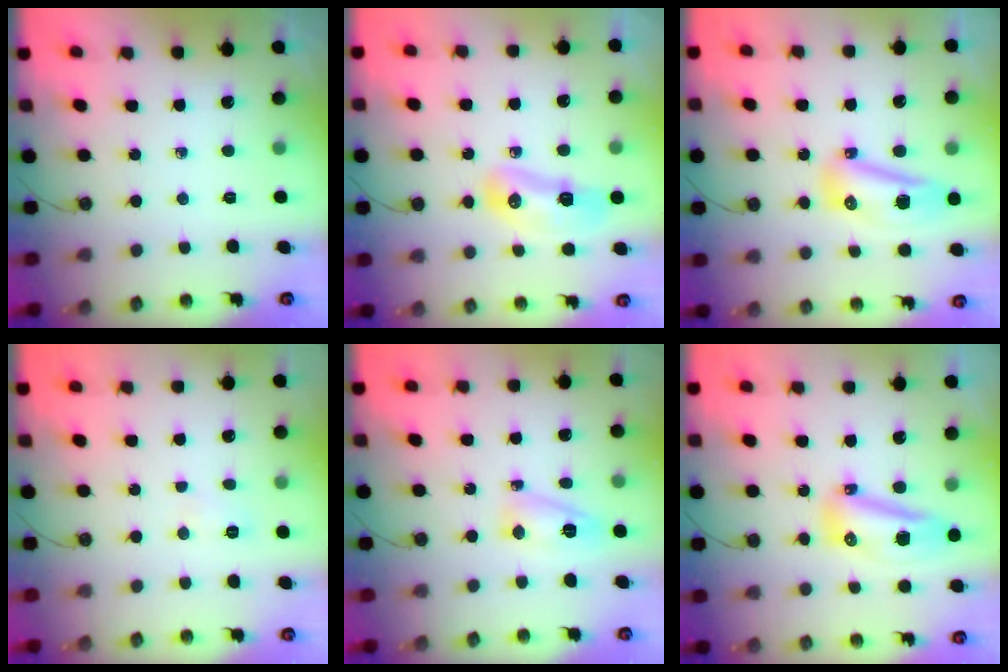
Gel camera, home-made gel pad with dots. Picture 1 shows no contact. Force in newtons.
{"total": 8.9, "press": 8.8, "slide": 1.3}
{"total": 14.0, "press": 11.8, "slide": 7.5}
{"total": 18.9, "press": 5.9, "slide": 17.9}
{"total": 7.5, "press": 7.4, "slide": 1.1}
{"total": 18.9, "press": 14.1, "slide": 12.5}